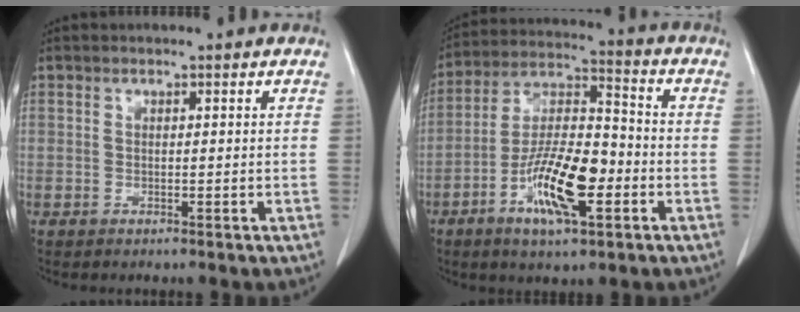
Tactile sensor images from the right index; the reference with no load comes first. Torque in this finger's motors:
{"motor_torque": [1.37, -0.76, 0.40, 0.21]}